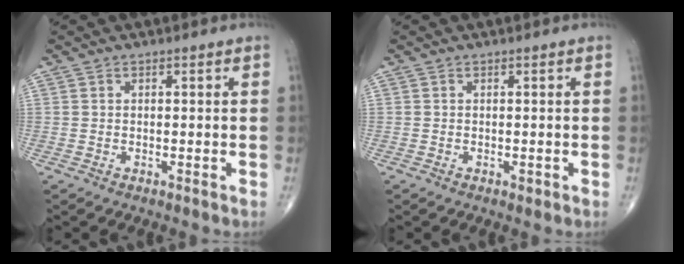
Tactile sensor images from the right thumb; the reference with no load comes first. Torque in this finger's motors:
{"motor_torque": [1.28, 1.26, -0.01, -0.28, 0.01]}